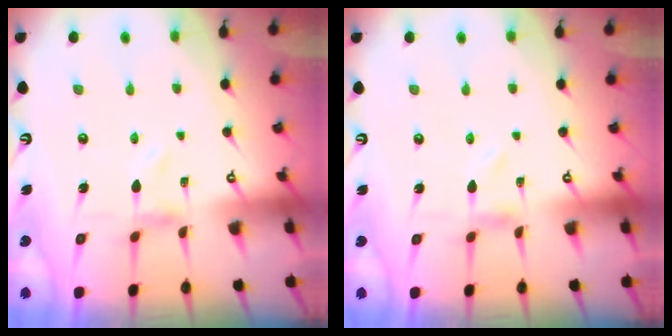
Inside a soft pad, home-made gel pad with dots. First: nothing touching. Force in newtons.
{"total": 0.0}